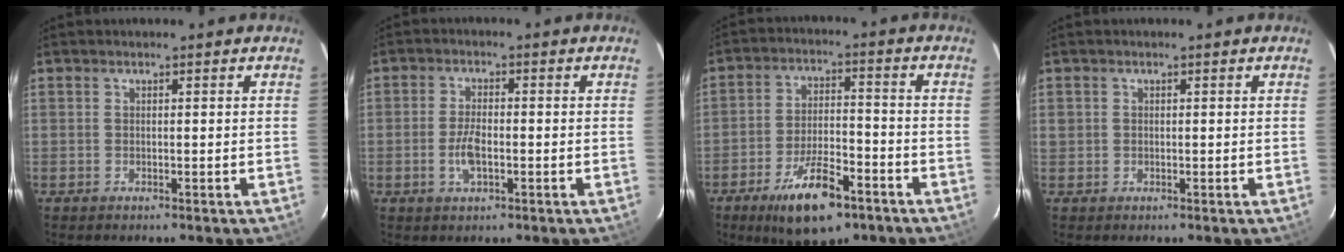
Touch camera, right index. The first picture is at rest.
{"total": 4.3, "force": [-1.2, 1.9, 3.6], "torque": [-0.074, 0.001, -0.020]}
{"total": 13.1, "force": [-8.1, 4.8, 9.1], "torque": [-0.178, -0.006, -0.133]}
{"total": 1.1, "force": [0.0, 1.1, 0.2], "torque": [-0.001, 0.001, 0.000]}